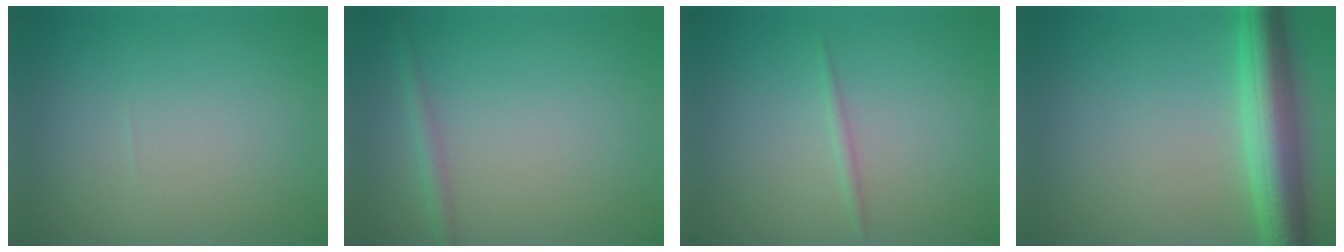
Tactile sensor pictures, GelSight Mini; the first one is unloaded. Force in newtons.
{"total": 1.3, "press": 1.3, "slide": 0.1}
{"total": 0.7, "press": 0.7, "slide": 0.0}
{"total": 6.6, "press": 6.6, "slide": 0.2}